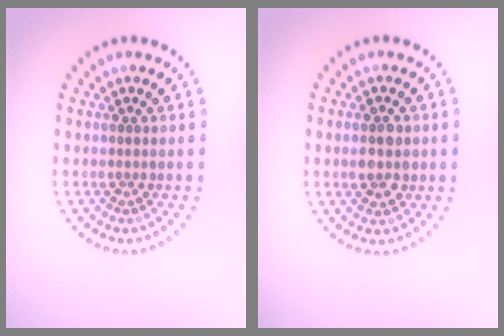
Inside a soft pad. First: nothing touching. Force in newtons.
{"total": 2.8, "press": 2.8, "slide": 0.2}